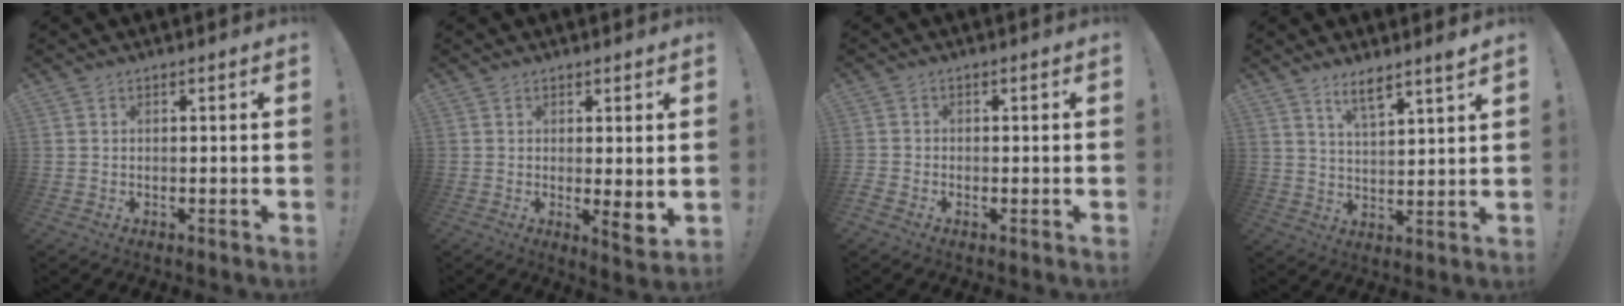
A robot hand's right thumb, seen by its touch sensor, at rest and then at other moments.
{"total": 4.9, "force": [0.5, 0.7, 4.9], "torque": [-0.060, -0.018, 0.010]}
{"total": 1.6, "force": [-1.2, 1.1, 0.3], "torque": [-0.010, 0.006, -0.018]}
{"total": 6.4, "force": [5.1, 0.5, 3.8], "torque": [-0.061, -0.035, 0.086]}